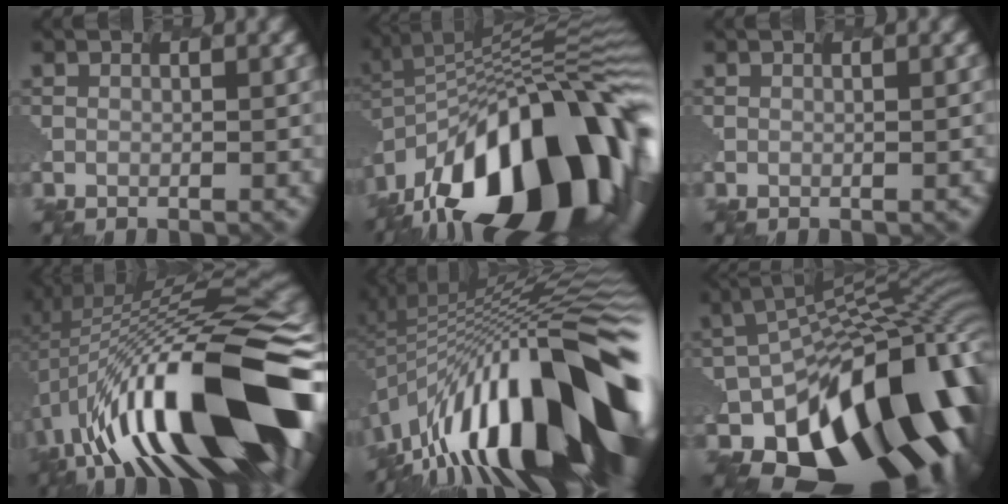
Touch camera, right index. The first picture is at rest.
{"total": 17.0, "force": [-8.1, 8.3, 12.5], "torque": [-0.213, 0.004, -0.143]}
{"total": 0.7, "force": [-0.1, 0.4, 0.6], "torque": [-0.003, 0.000, 0.004]}
{"total": 18.5, "force": [-3.7, 7.2, 16.6], "torque": [-0.248, 0.018, -0.068]}
{"total": 16.5, "force": [-6.0, 6.5, 13.9], "torque": [-0.192, 0.029, -0.126]}
{"total": 18.2, "force": [-8.9, 10.6, 11.8], "torque": [-0.168, -0.025, -0.126]}